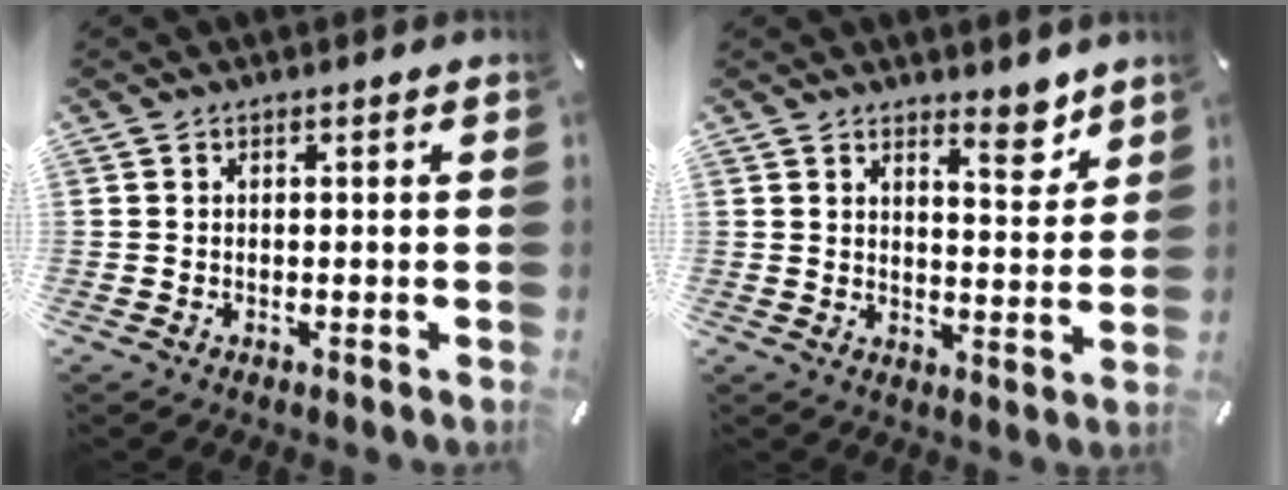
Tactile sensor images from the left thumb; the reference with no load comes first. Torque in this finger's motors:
{"motor_torque": [0.99, 0.20, 0.46, -0.74, 0.14]}